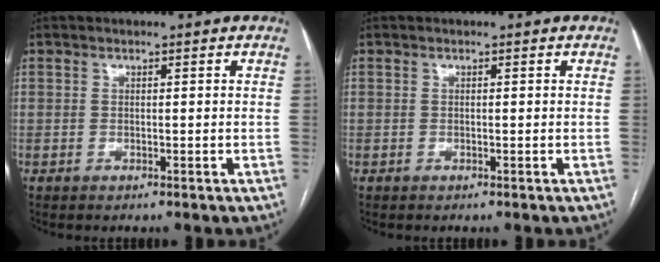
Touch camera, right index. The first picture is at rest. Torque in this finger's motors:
{"motor_torque": [0.04, -0.03, 0.03, 0.01]}